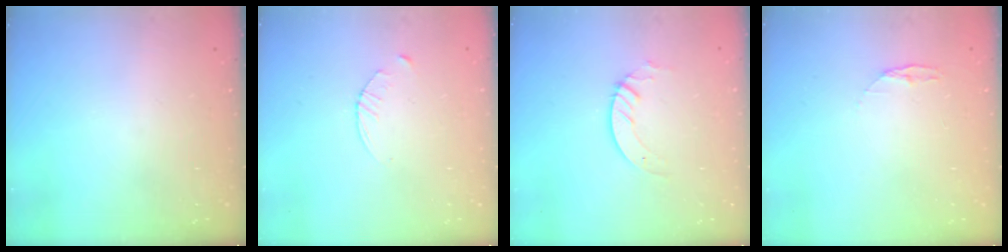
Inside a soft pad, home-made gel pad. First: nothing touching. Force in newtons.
{"total": 2.9, "press": 2.9, "slide": 0.4}
{"total": 3.6, "press": 3.6, "slide": 0.3}
{"total": 3.8, "press": 3.7, "slide": 0.4}